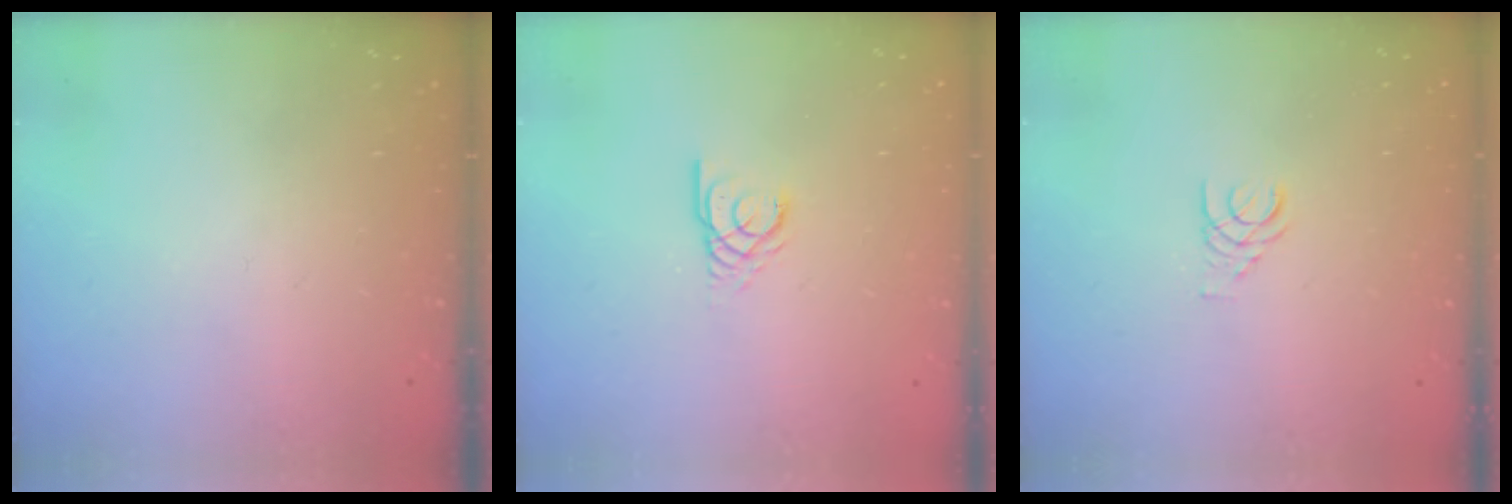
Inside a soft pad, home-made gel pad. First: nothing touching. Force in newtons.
{"total": 2.9, "press": 2.9, "slide": 0.2}
{"total": 1.4, "press": 1.4, "slide": 0.2}